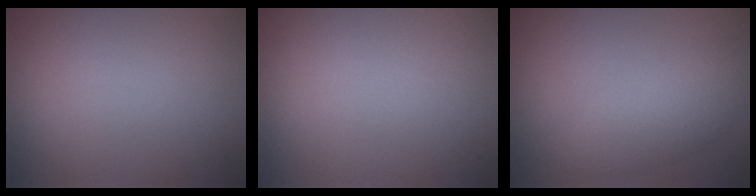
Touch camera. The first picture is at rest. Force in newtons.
{"total": 0.0}
{"total": 3.9, "press": 3.9, "slide": 0.2}